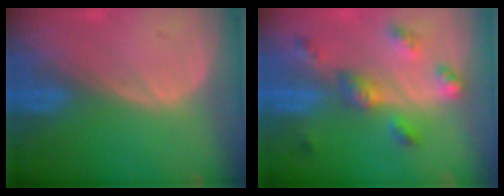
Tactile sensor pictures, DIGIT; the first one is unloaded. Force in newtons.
{"total": 6.0, "press": 5.8, "slide": 1.7}